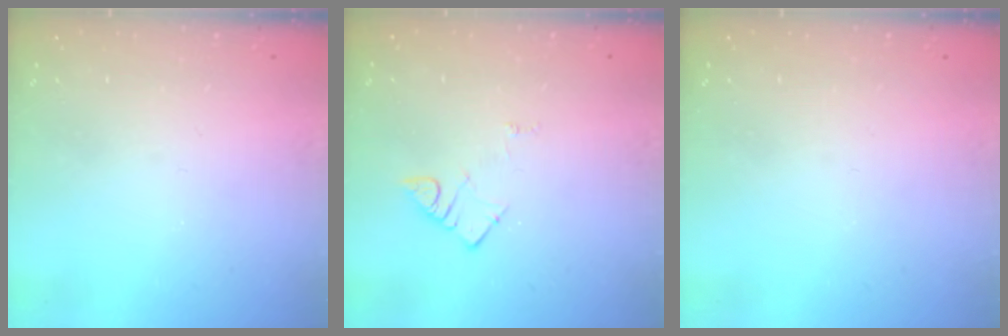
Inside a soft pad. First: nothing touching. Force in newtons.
{"total": 3.4, "press": 3.4, "slide": 0.5}
{"total": 0.0}